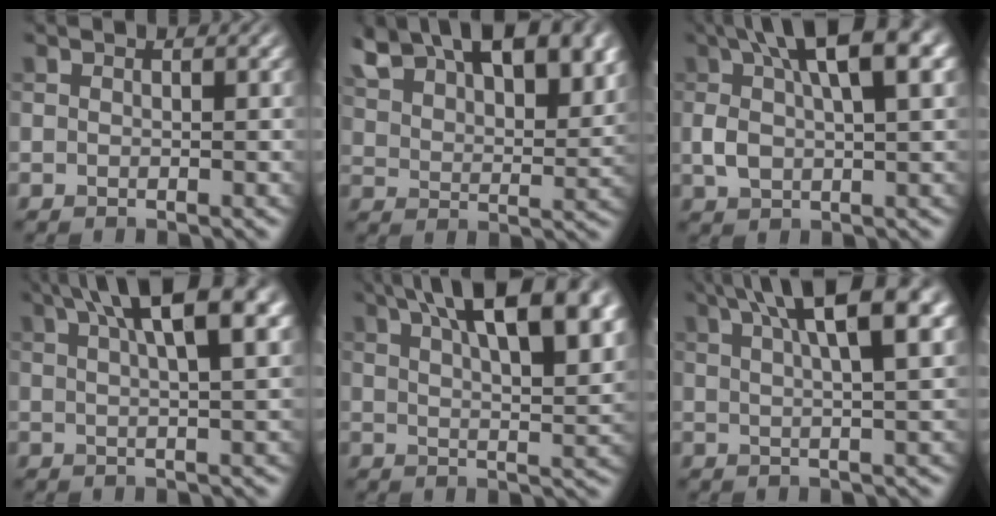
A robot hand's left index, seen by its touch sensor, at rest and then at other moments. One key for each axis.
{"total": 12.2, "fx": 7.5, "fy": 5.7, "fz": 7.8, "tx": -0.125, "ty": 0.021, "tz": 0.129}
{"total": 8.9, "fx": 3.2, "fy": 3.5, "fz": 7.6, "tx": -0.143, "ty": 0.012, "tz": 0.056}
{"total": 9.7, "fx": 5.0, "fy": 2.8, "fz": 7.8, "tx": -0.080, "ty": 0.037, "tz": 0.064}
{"total": 13.3, "fx": 6.8, "fy": 4.9, "fz": 10.3, "tx": -0.124, "ty": 0.034, "tz": 0.090}
{"total": 10.1, "fx": 5.1, "fy": 2.7, "fz": 8.2, "tx": -0.084, "ty": 0.036, "tz": 0.065}